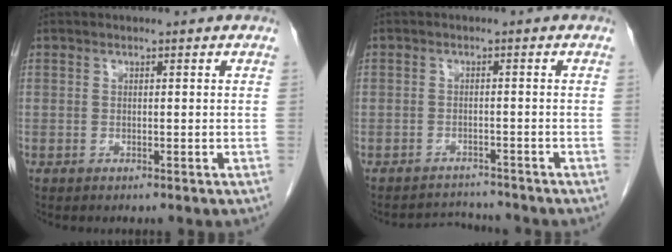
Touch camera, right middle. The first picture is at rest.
{"total": 3.4, "force": [-3.2, 0.3, -1.1], "torque": [0.013, -0.004, -0.049]}